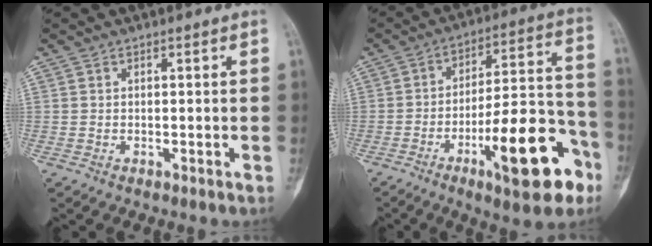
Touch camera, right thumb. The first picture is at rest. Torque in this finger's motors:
{"motor_torque": [0.44, 0.54, 1.50, -0.90, 0.05]}